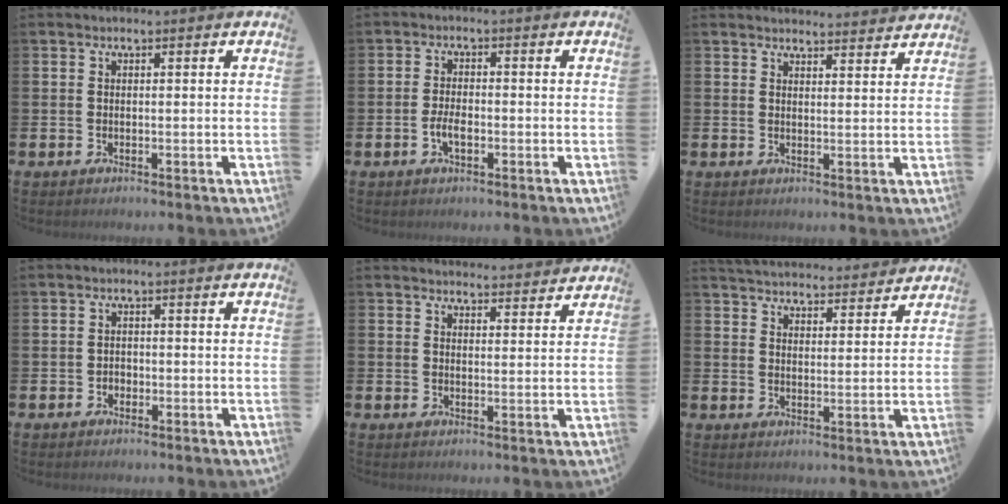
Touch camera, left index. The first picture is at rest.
{"total": 2.6, "force": [-0.8, 1.2, 2.2], "torque": [-0.036, -0.001, -0.015]}
{"total": 3.2, "force": [3.2, 0.2, -0.1], "torque": [0.007, -0.025, 0.056]}
{"total": 1.3, "force": [-0.6, 1.1, 0.3], "torque": [-0.004, 0.002, -0.015]}
{"total": 3.4, "force": [3.4, 0.4, -0.1], "torque": [0.008, -0.027, 0.060]}
{"total": 4.9, "force": [4.8, 0.7, 0.1], "torque": [-0.016, -0.035, 0.084]}